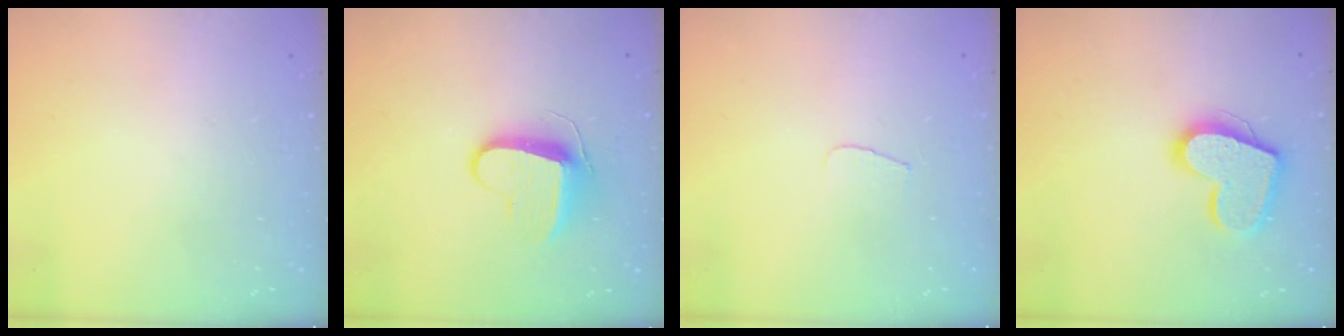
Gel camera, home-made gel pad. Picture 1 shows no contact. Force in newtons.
{"total": 9.4, "press": 9.4, "slide": 0.5}
{"total": 3.3, "press": 3.3, "slide": 0.4}
{"total": 16.5, "press": 16.4, "slide": 1.2}